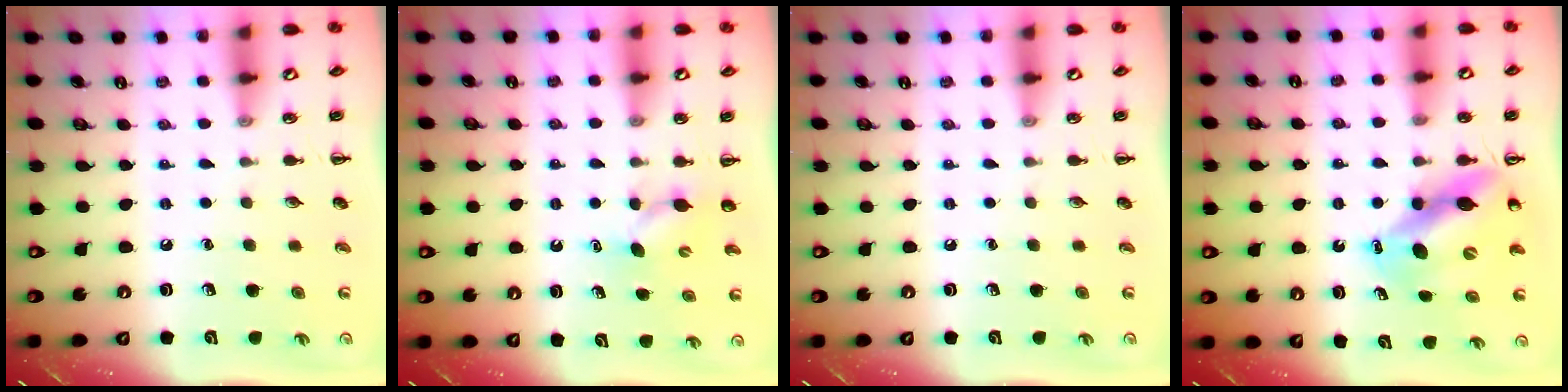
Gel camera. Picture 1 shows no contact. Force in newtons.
{"total": 3.7, "press": 3.6, "slide": 1.0}
{"total": 0.0}
{"total": 11.5, "press": 11.0, "slide": 3.2}